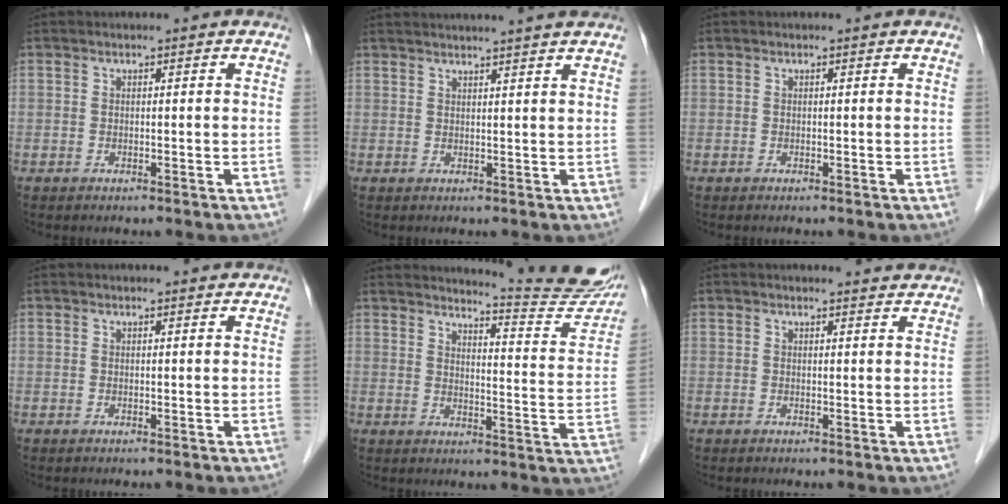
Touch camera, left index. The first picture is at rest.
{"total": 8.9, "force": [8.0, -1.1, 3.7], "torque": [-0.045, 0.024, 0.090]}
{"total": 0.0}
{"total": 1.4, "force": [1.4, 0.0, 0.1], "torque": [-0.011, 0.001, 0.015]}
{"total": 14.7, "force": [14.3, 0.0, 3.6], "torque": [-0.047, -0.086, 0.158]}
{"total": 2.6, "force": [2.5, 0.3, 0.1], "torque": [-0.009, -0.003, 0.023]}